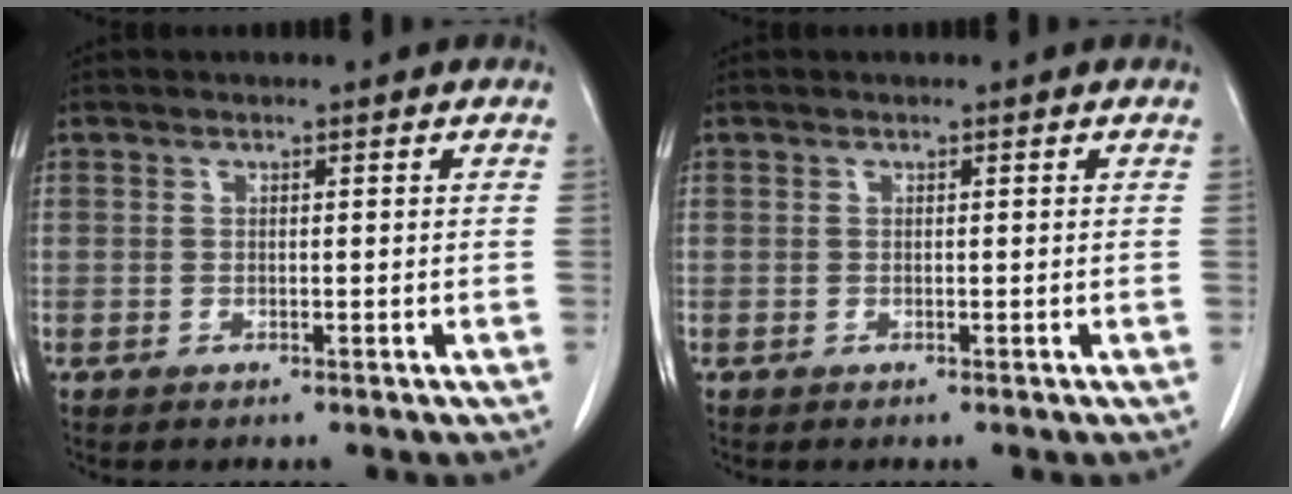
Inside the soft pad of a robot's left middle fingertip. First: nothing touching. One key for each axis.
{"total": 0.0}